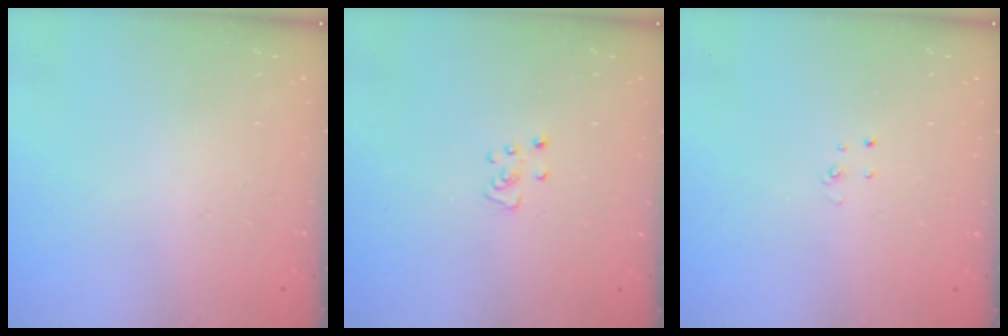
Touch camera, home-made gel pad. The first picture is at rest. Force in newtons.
{"total": 3.9, "press": 3.9, "slide": 0.2}
{"total": 2.7, "press": 2.7, "slide": 0.3}